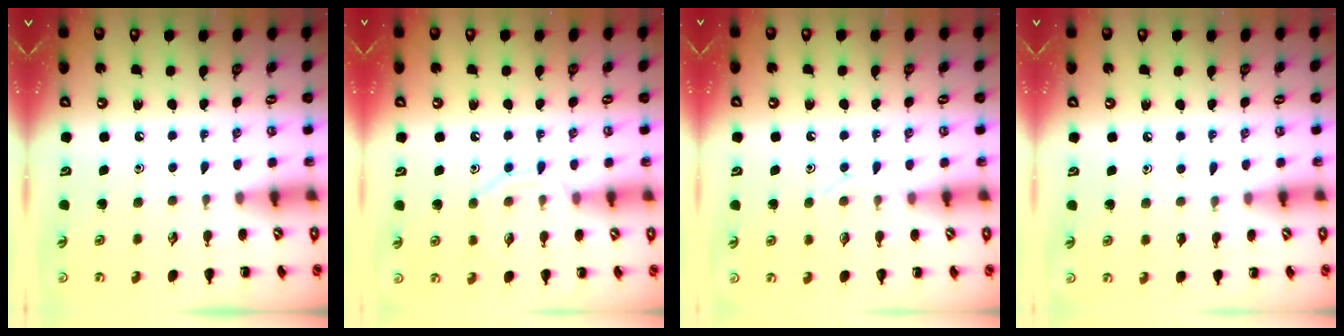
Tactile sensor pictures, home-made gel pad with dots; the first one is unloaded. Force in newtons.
{"total": 7.5, "press": 7.5, "slide": 1.0}
{"total": 7.2, "press": 7.1, "slide": 1.1}
{"total": 3.8, "press": 3.4, "slide": 1.6}